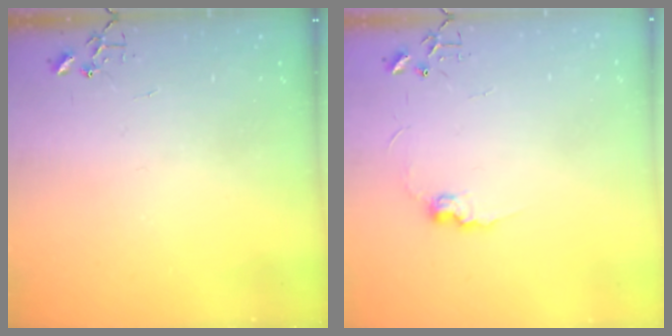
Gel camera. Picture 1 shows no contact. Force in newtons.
{"total": 6.8, "press": 6.8, "slide": 0.3}